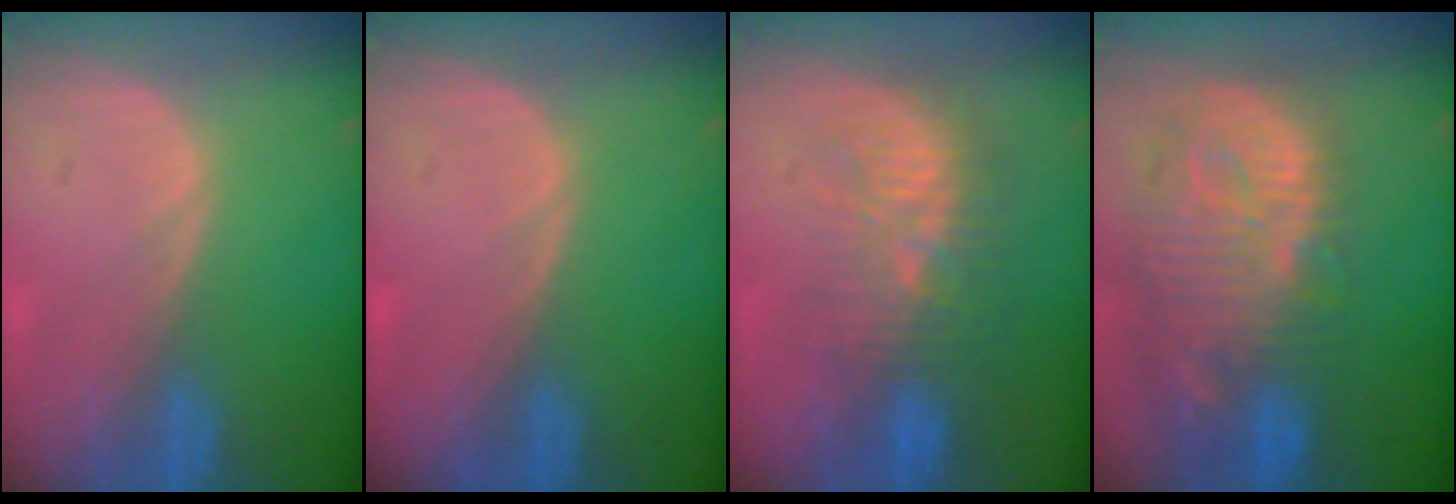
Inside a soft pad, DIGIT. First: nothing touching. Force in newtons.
{"total": 0.0}
{"total": 9.4, "press": 9.0, "slide": 2.7}
{"total": 13.6, "press": 11.8, "slide": 6.7}